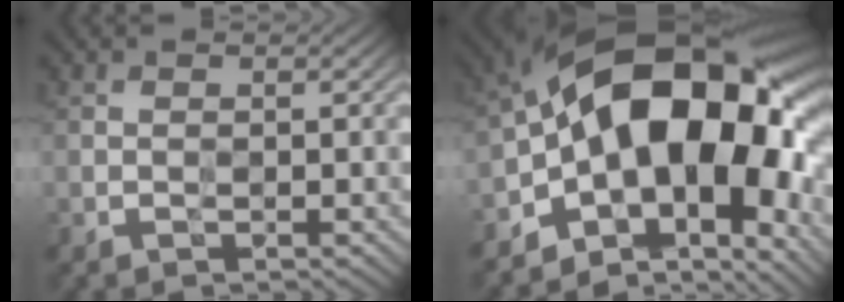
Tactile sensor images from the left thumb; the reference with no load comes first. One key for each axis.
{"total": 19.1, "fx": -1.2, "fy": 10.9, "fz": 15.7, "tx": -0.246, "ty": 0.012, "tz": -0.030}